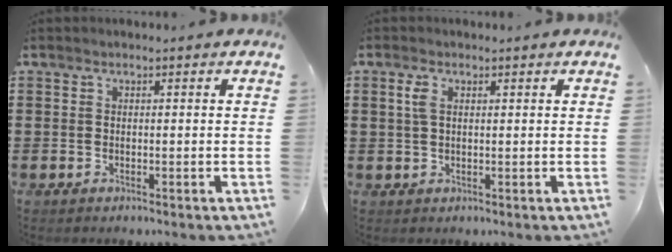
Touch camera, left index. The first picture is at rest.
{"total": 2.3, "force": [0.8, 1.0, 1.9], "torque": [-0.042, 0.007, 0.013]}